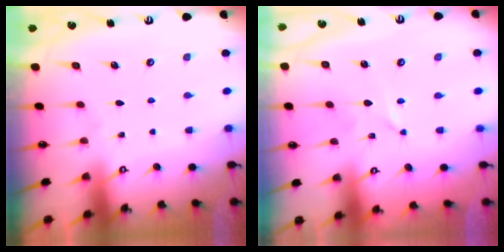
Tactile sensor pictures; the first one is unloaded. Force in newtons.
{"total": 0.0}